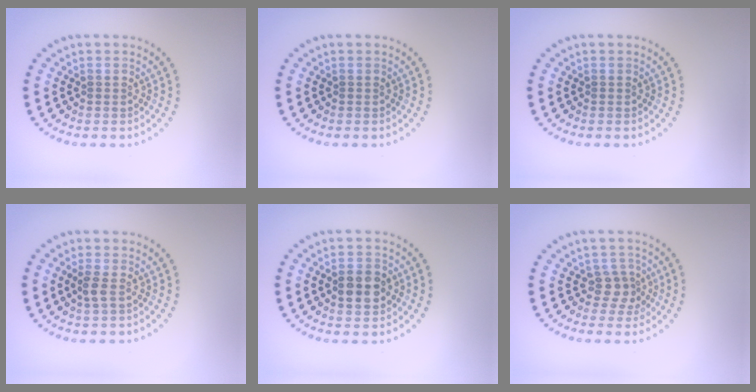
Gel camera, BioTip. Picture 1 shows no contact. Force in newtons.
{"total": 0.0}
{"total": 0.0}
{"total": 1.2, "press": 1.0, "slide": 0.6}
{"total": 3.3, "press": 3.3, "slide": 0.5}
{"total": 2.0, "press": 1.6, "slide": 1.3}